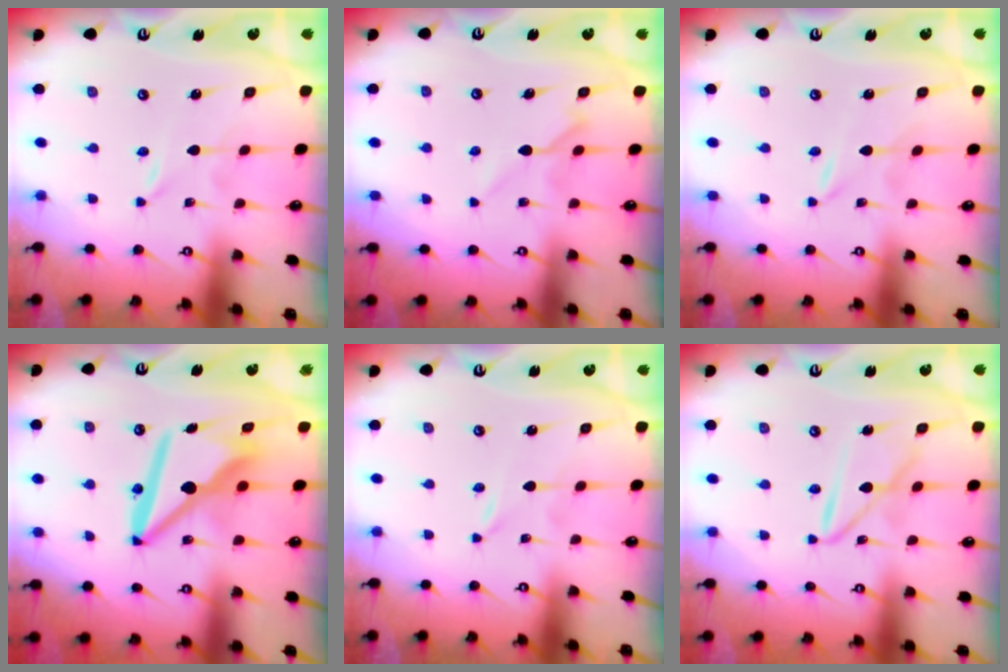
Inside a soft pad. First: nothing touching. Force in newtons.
{"total": 6.6, "press": 6.5, "slide": 0.6}
{"total": 0.0}
{"total": 11.6, "press": 11.5, "slide": 1.2}
{"total": 0.0}
{"total": 9.1, "press": 9.1, "slide": 0.8}